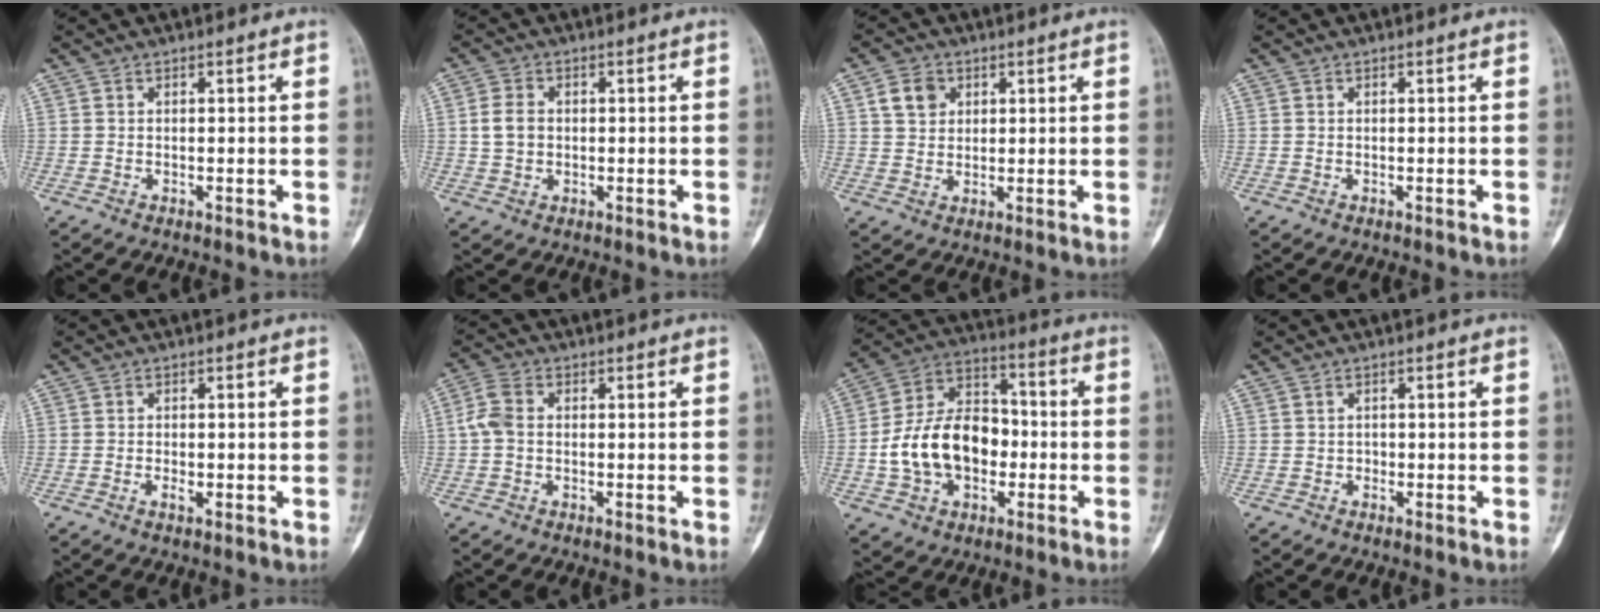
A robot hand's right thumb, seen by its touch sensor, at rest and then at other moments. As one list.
[{"total": 3.4, "force": [0.1, 2.8, 1.9], "torque": [-0.026, 0.006, -0.001]}, {"total": 5.0, "force": [2.0, 4.0, 2.3], "torque": [-0.022, -0.004, 0.036]}, {"total": 0.0}, {"total": 1.8, "force": [-0.6, 0.9, 1.4], "torque": [-0.026, 0.000, -0.010]}, {"total": 4.4, "force": [-0.1, 3.0, 3.2], "torque": [-0.077, 0.011, -0.008]}, {"total": 17.0, "force": [-2.6, 11.9, 11.8], "torque": [-0.186, 0.041, -0.046]}, {"total": 0.7, "force": [-0.2, 0.6, 0.2], "torque": [0.001, 0.003, -0.005]}]